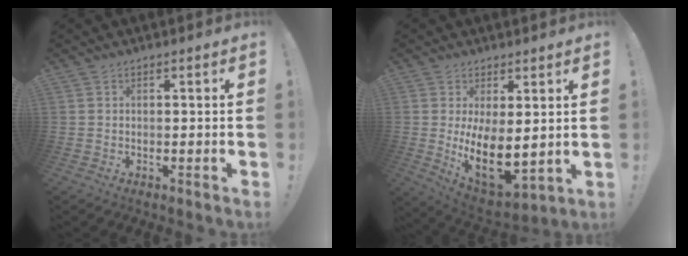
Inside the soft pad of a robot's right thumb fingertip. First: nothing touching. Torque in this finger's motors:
{"motor_torque": [-0.30, 0.65, 0.80, 0.59, 0.13]}